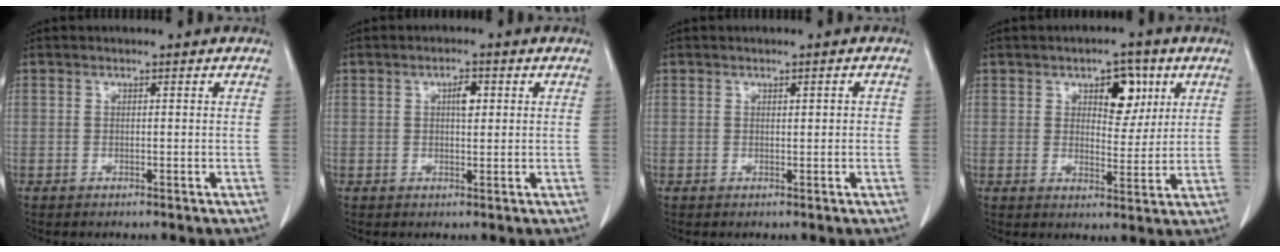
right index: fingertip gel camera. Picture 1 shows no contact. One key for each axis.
{"total": 2.5, "fx": 0.7, "fy": 1.0, "fz": 2.2, "tx": -0.036, "ty": 0.001, "tz": 0.012}
{"total": 1.3, "fx": 0.2, "fy": 0.5, "fz": 1.2, "tx": -0.019, "ty": 0.004, "tz": 0.006}
{"total": 6.4, "fx": 2.9, "fy": 3.3, "fz": 4.6, "tx": -0.061, "ty": 0.005, "tz": 0.044}